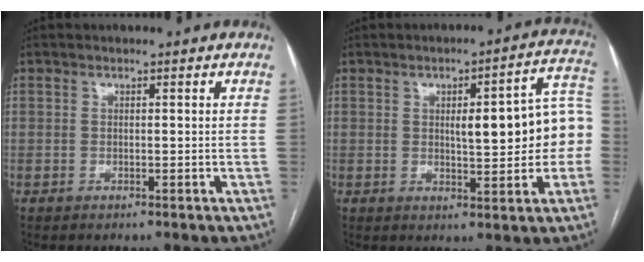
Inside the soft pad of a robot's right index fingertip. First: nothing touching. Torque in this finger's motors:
{"motor_torque": [0.77, -0.35, 0.35, 0.11]}